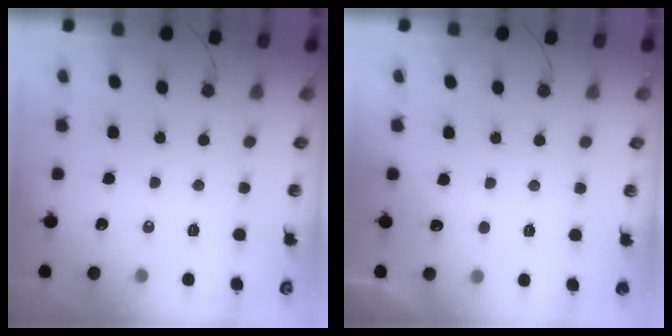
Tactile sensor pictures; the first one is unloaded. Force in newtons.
{"total": 2.7, "press": 2.5, "slide": 1.0}